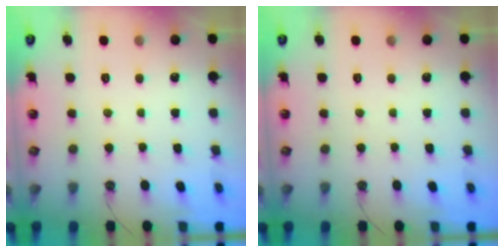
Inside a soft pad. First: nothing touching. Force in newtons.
{"total": 0.0}